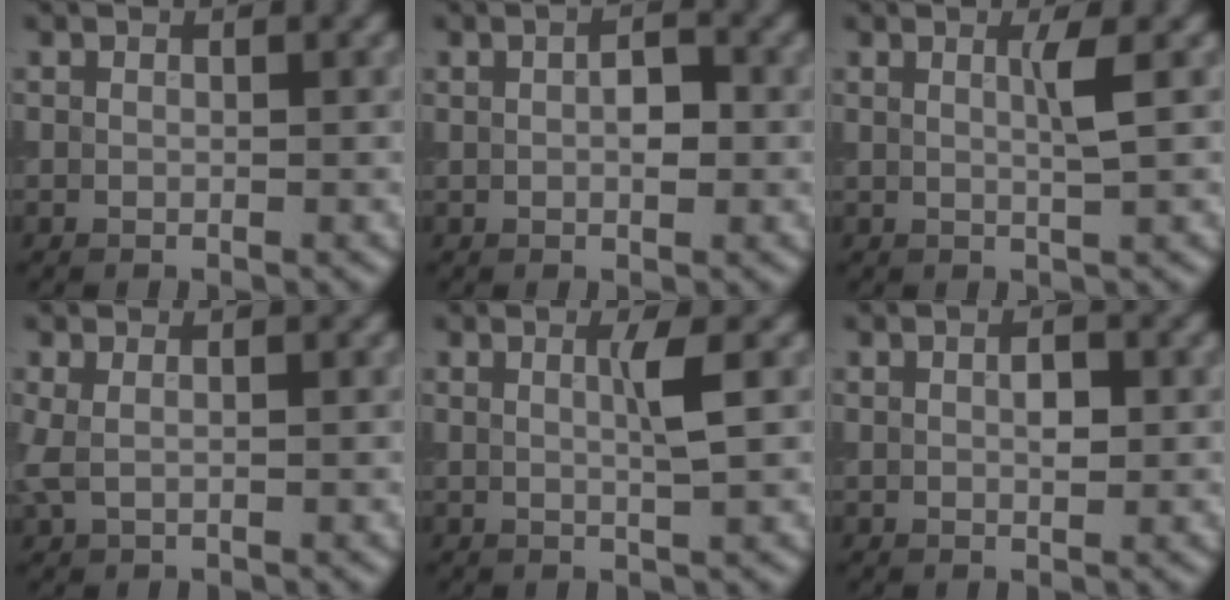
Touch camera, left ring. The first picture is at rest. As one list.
[{"total": 2.2, "force": [0.2, 1.1, 1.9], "torque": [-0.034, 0.004, 0.003]}, {"total": 1.9, "force": [0.5, 0.3, 1.8], "torque": [-0.031, -0.002, 0.005]}, {"total": 1.3, "force": [0.4, 0.5, 1.1], "torque": [-0.024, 0.005, 0.005]}, {"total": 2.2, "force": [0.5, 0.3, 2.1], "torque": [-0.037, -0.002, 0.006]}, {"total": 1.6, "force": [0.3, 0.7, 1.4], "torque": [-0.026, 0.002, 0.006]}]